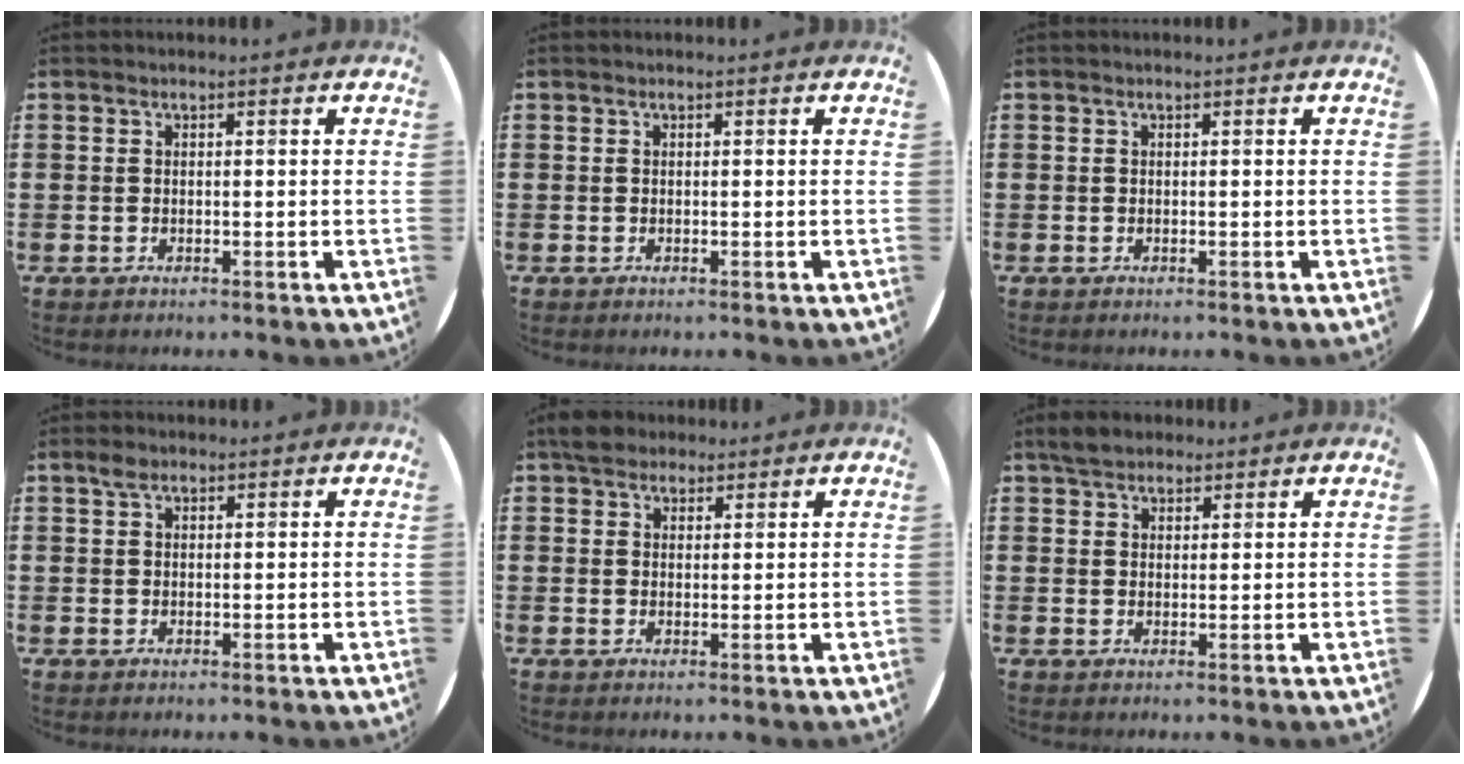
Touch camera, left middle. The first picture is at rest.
{"total": 0.0}
{"total": 0.0}
{"total": 1.7, "force": [1.1, 0.9, 0.8], "torque": [-0.008, 0.003, 0.019]}
{"total": 2.9, "force": [2.5, 1.4, 0.5], "torque": [-0.006, 0.006, 0.046]}
{"total": 3.1, "force": [2.7, 1.3, 0.6], "torque": [-0.010, 0.004, 0.051]}